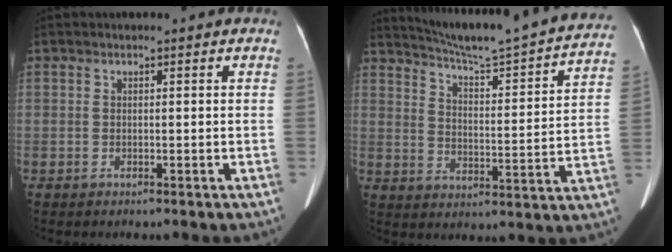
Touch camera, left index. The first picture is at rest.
{"total": 24.0, "force": [21.7, 0.6, 10.2], "torque": [-0.161, -0.048, 0.285]}